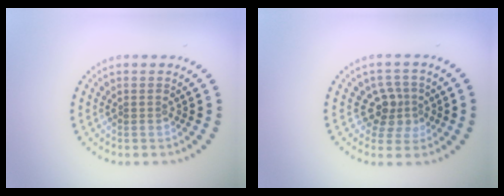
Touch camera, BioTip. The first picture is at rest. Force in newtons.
{"total": 2.9, "press": 2.4, "slide": 1.6}